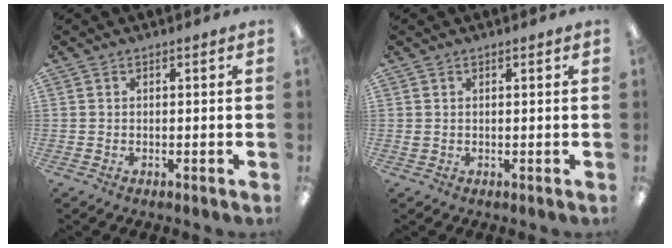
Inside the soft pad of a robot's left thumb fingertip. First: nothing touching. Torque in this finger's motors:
{"motor_torque": [-0.15, 0.01, -0.17, -0.31, 0.00]}